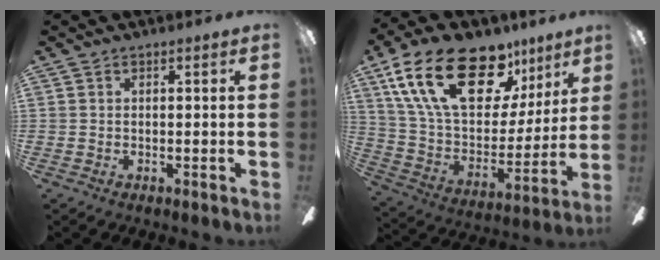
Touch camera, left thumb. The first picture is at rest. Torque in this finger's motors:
{"motor_torque": [0.64, 0.74, 1.79, -0.98, 0.39]}